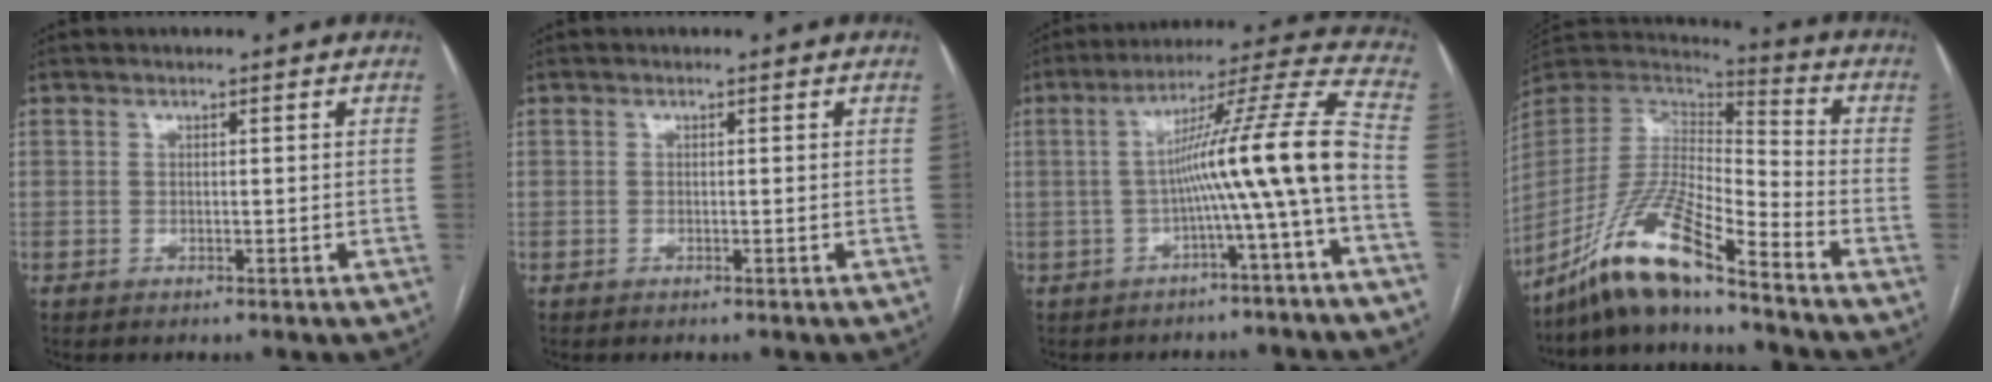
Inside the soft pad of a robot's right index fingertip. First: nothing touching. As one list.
[{"total": 0.0}, {"total": 12.9, "force": [-2.9, -2.1, 12.4], "torque": [-0.183, 0.026, -0.050]}, {"total": 15.6, "force": [-11.9, 1.0, 9.9], "torque": [-0.196, -0.005, -0.225]}]